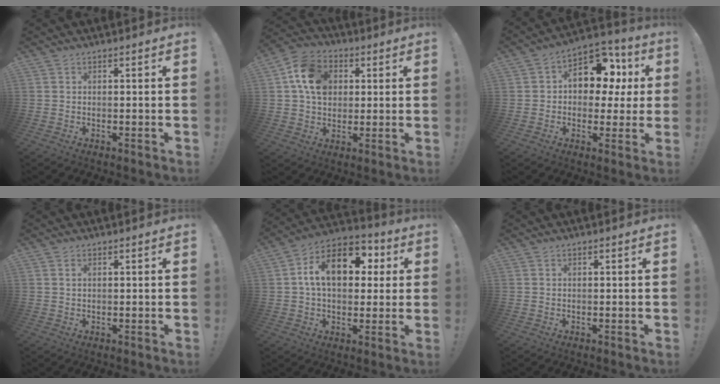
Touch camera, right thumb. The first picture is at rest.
{"total": 13.7, "force": [3.5, 10.9, 7.7], "torque": [-0.125, 0.003, 0.072]}
{"total": 13.2, "force": [4.1, 9.5, 8.3], "torque": [-0.111, -0.017, 0.078]}
{"total": 1.1, "force": [0.5, 0.6, 0.8], "torque": [-0.008, -0.001, 0.008]}
{"total": 16.6, "force": [4.1, 10.2, 12.4], "torque": [-0.202, 0.006, 0.071]}
{"total": 0.0}